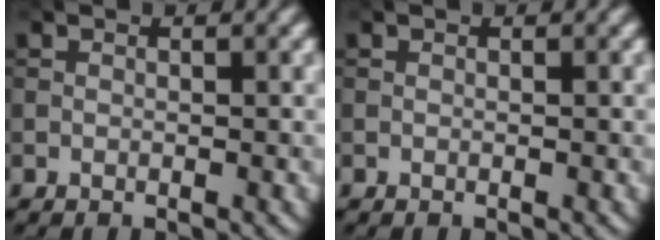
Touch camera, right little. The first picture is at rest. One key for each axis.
{"total": 0.0}